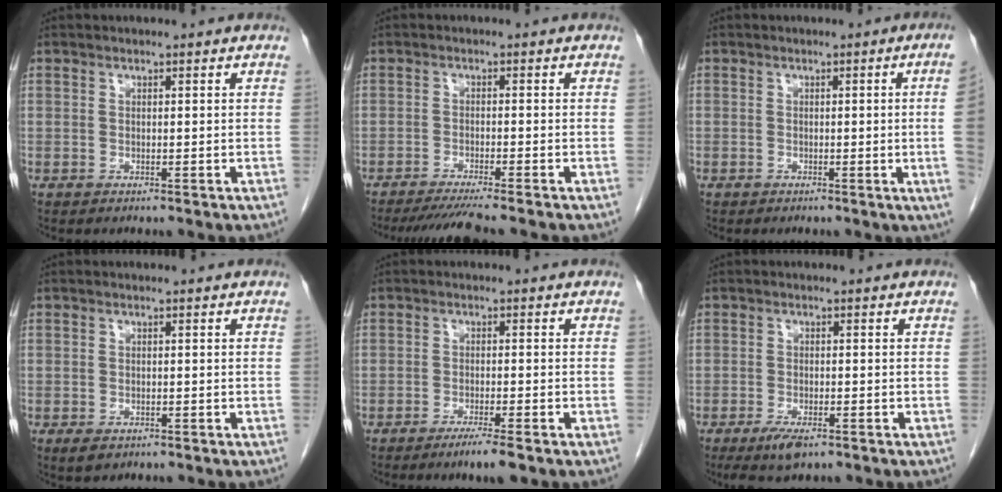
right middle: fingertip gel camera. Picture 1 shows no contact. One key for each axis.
{"total": 6.6, "fx": -5.7, "fy": -0.9, "fz": 3.2, "tx": -0.041, "ty": -0.020, "tz": -0.092}
{"total": 4.9, "fx": -0.4, "fy": -1.7, "fz": 4.6, "tx": -0.043, "ty": -0.007, "tz": -0.006}
{"total": 1.9, "fx": -1.1, "fy": 1.0, "fz": 1.1, "tx": -0.019, "ty": -0.001, "tz": -0.010}
{"total": 3.7, "fx": -2.5, "fy": -0.1, "fz": 2.7, "tx": -0.046, "ty": -0.010, "tz": -0.042}
{"total": 4.3, "fx": -2.7, "fy": 1.3, "fz": 3.0, "tx": -0.060, "ty": -0.007, "tz": -0.043}